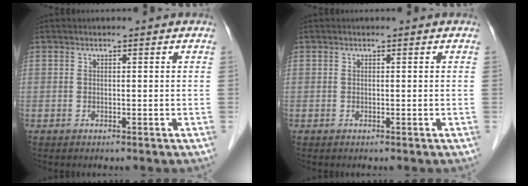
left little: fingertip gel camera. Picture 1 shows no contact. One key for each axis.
{"total": 0.0}